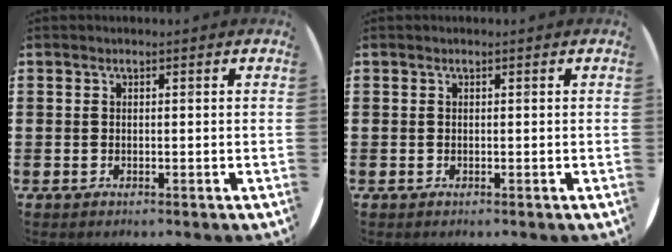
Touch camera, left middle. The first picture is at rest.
{"total": 0.0}